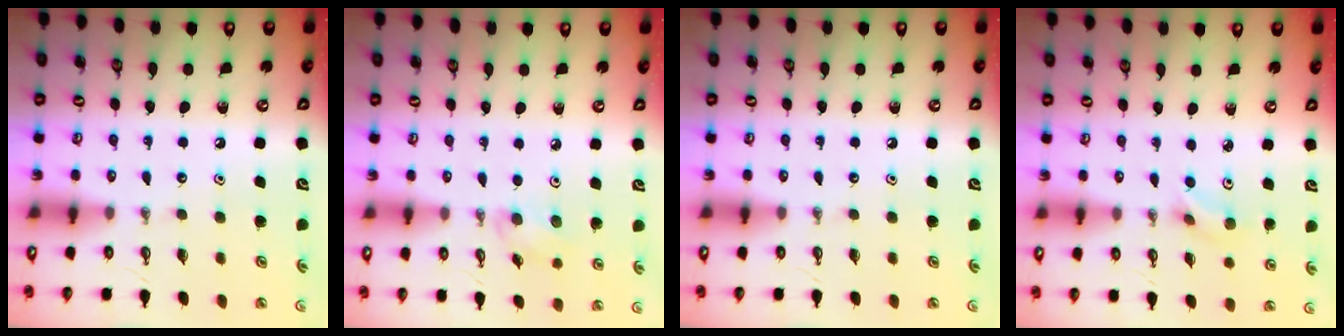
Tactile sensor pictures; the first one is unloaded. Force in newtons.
{"total": 5.3, "press": 5.1, "slide": 1.5}
{"total": 0.0}
{"total": 3.5, "press": 3.4, "slide": 0.8}